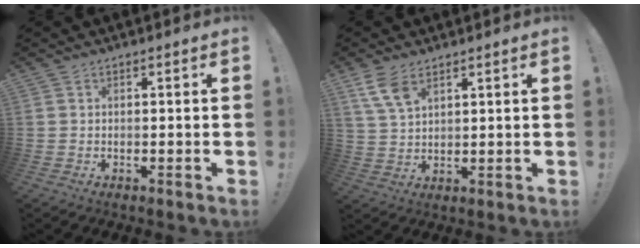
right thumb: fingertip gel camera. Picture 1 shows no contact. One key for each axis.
{"total": 7.4, "fx": 4.7, "fy": 3.5, "fz": 4.6, "tx": -0.082, "ty": -0.020, "tz": 0.091}